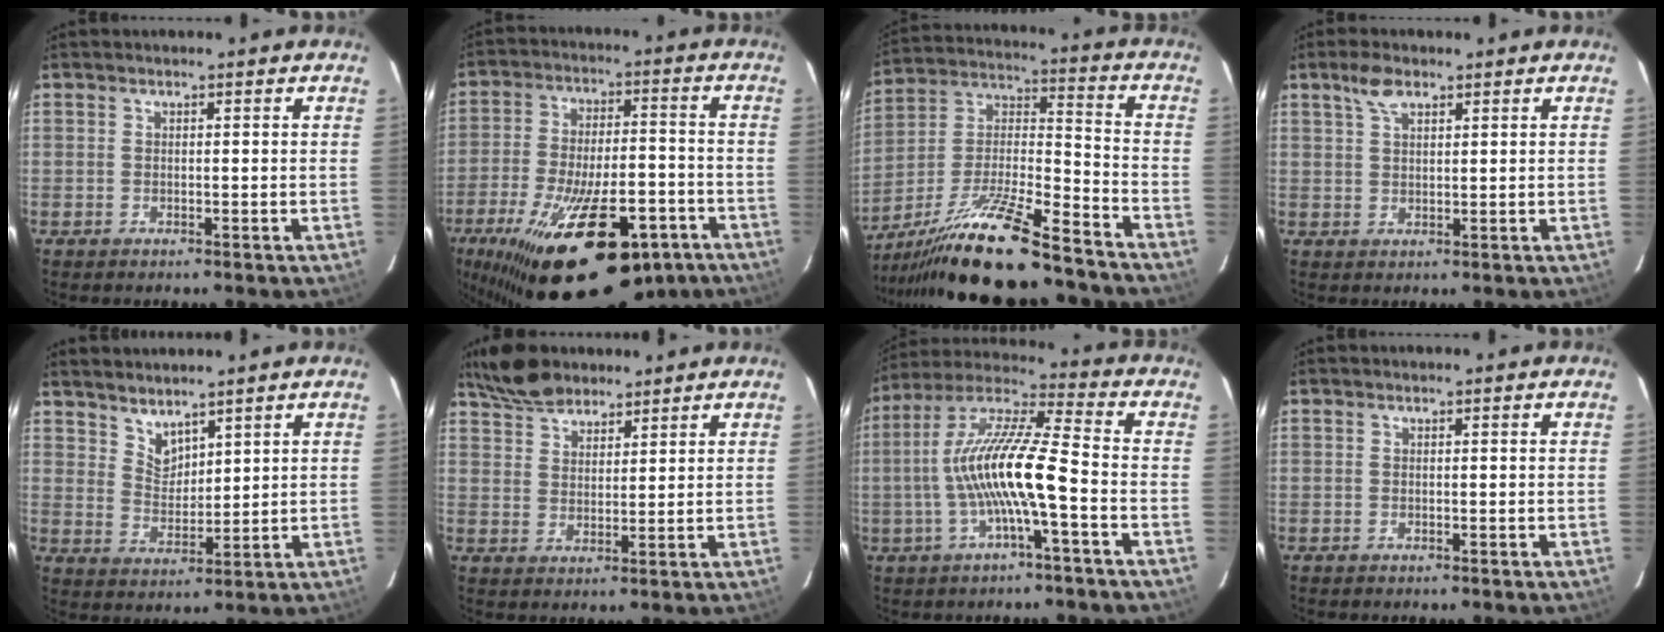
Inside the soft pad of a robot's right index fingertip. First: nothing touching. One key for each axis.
{"total": 28.2, "fx": -17.0, "fy": 11.9, "fz": 19.1, "tx": -0.345, "ty": -0.028, "tz": -0.248}
{"total": 22.5, "fx": -18.1, "fy": 3.0, "fz": 13.1, "tx": -0.243, "ty": -0.018, "tz": -0.301}
{"total": 3.9, "fx": 2.5, "fy": 1.8, "fz": 2.5, "tx": -0.047, "ty": 0.010, "tz": 0.046}
{"total": 5.3, "fx": 4.6, "fy": 2.1, "fz": 1.5, "tx": -0.020, "ty": 0.000, "tz": 0.092}
{"total": 8.4, "fx": 6.9, "fy": 3.6, "fz": 3.1, "tx": -0.069, "ty": 0.029, "tz": 0.126}
{"total": 13.8, "fx": -3.0, "fy": 1.3, "fz": 13.4, "tx": -0.261, "ty": 0.010, "tz": -0.058}
{"total": 0.0}